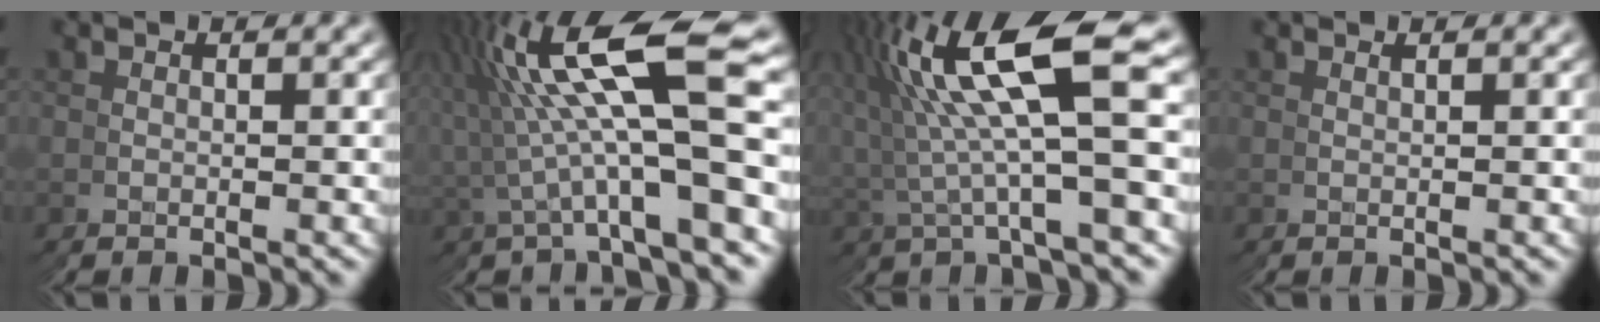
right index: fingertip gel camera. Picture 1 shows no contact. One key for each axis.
{"total": 10.0, "fx": 2.7, "fy": 4.1, "fz": 8.7, "tx": -0.154, "ty": 0.016, "tz": 0.041}
{"total": 10.9, "fx": 3.1, "fy": 5.3, "fz": 9.0, "tx": -0.150, "ty": 0.020, "tz": 0.041}
{"total": 0.5, "fx": 0.4, "fy": -0.3, "fz": 0.0, "tx": 0.001, "ty": 0.001, "tz": 0.009}